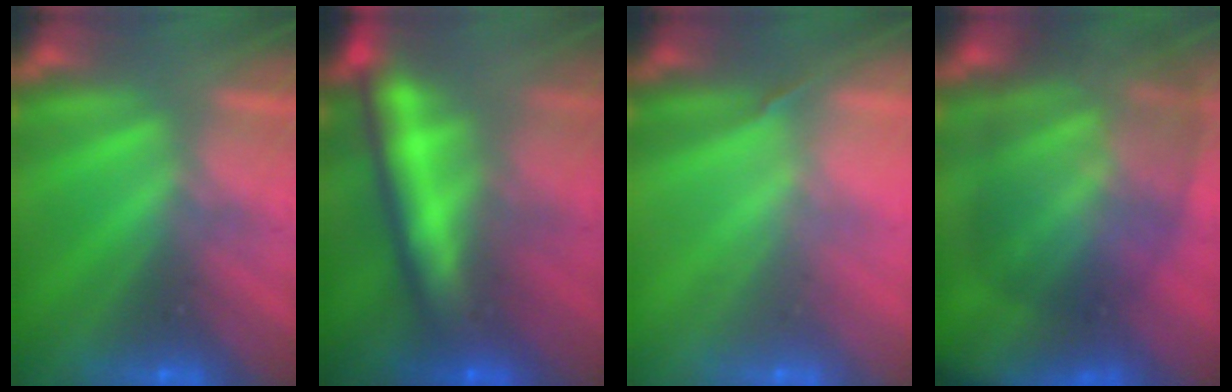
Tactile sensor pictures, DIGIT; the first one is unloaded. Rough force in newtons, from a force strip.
{"total": 6.1}
{"total": 1.8}
{"total": 7.9}